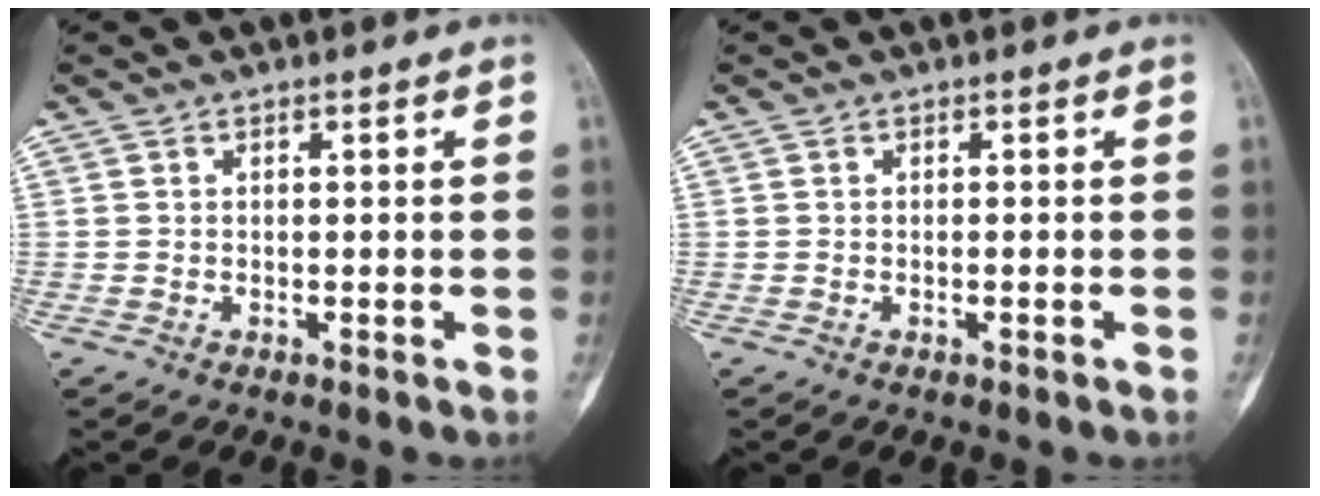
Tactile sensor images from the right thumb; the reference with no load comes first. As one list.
[{"total": 0.0}]